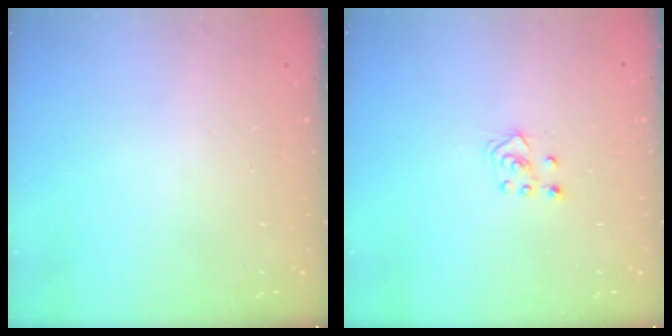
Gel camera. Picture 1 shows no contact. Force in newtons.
{"total": 3.4, "press": 3.4, "slide": 0.3}